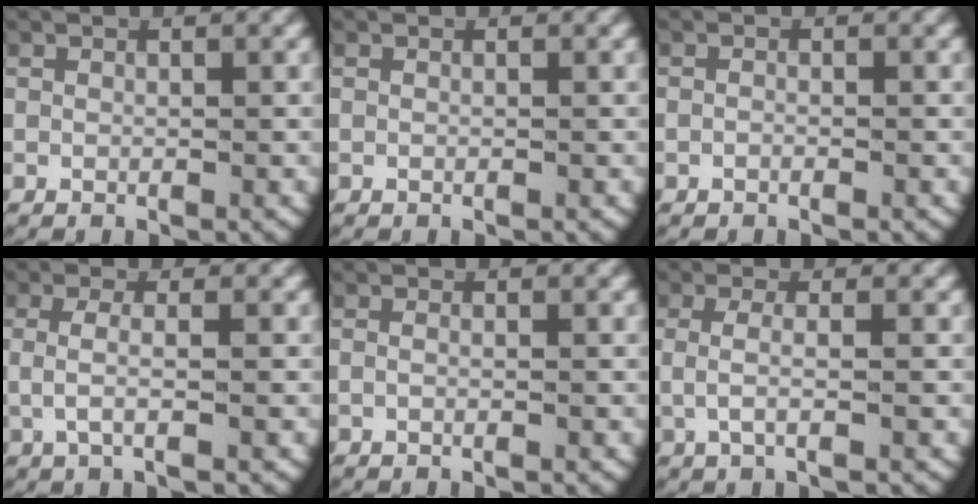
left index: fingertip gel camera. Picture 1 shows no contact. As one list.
[{"total": 0.0}, {"total": 0.6, "force": [-0.5, 0.1, 0.3], "torque": [-0.007, 0.000, -0.010]}, {"total": 3.3, "force": [0.0, 1.2, 3.1], "torque": [-0.070, -0.003, 0.001]}, {"total": 0.7, "force": [-0.3, 0.1, 0.6], "torque": [-0.017, -0.005, -0.004]}, {"total": 3.0, "force": [0.0, 1.0, 2.9], "torque": [-0.067, -0.004, 0.001]}]